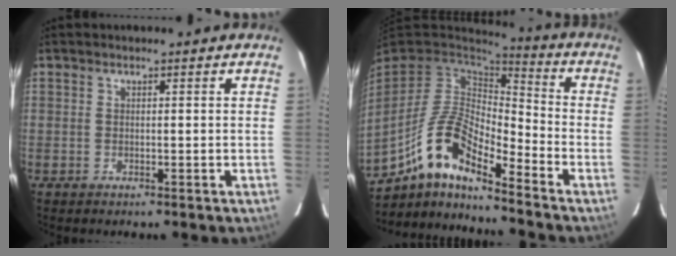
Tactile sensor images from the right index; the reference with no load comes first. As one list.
[{"total": 13.8, "force": [-9.6, 3.3, 9.3], "torque": [-0.186, 0.017, -0.176]}]